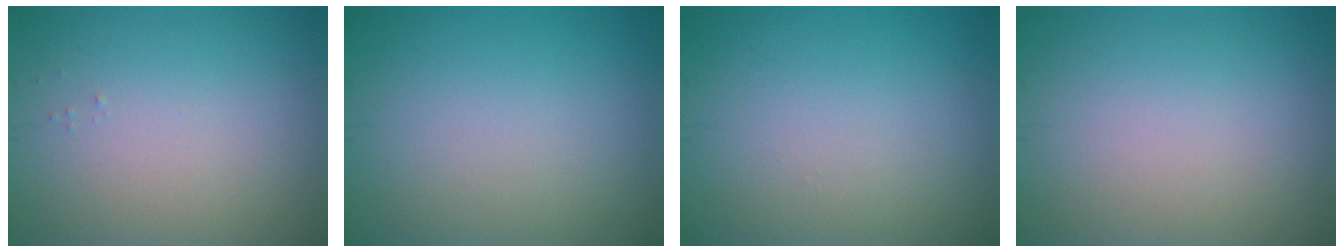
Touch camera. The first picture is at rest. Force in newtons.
{"total": 0.0}
{"total": 0.0}
{"total": 0.0}